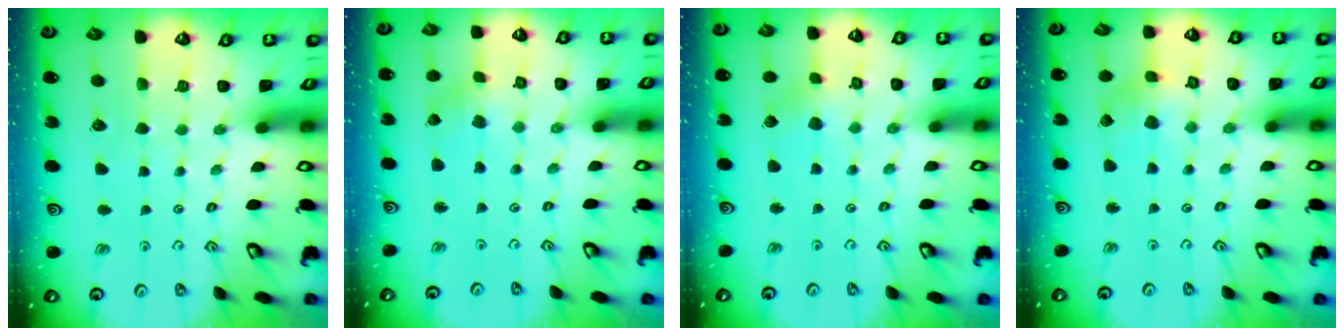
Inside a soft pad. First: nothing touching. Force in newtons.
{"total": 0.7, "press": 0.6, "slide": 0.2}
{"total": 2.7, "press": 2.7, "slide": 0.7}
{"total": 2.5, "press": 2.5, "slide": 0.3}